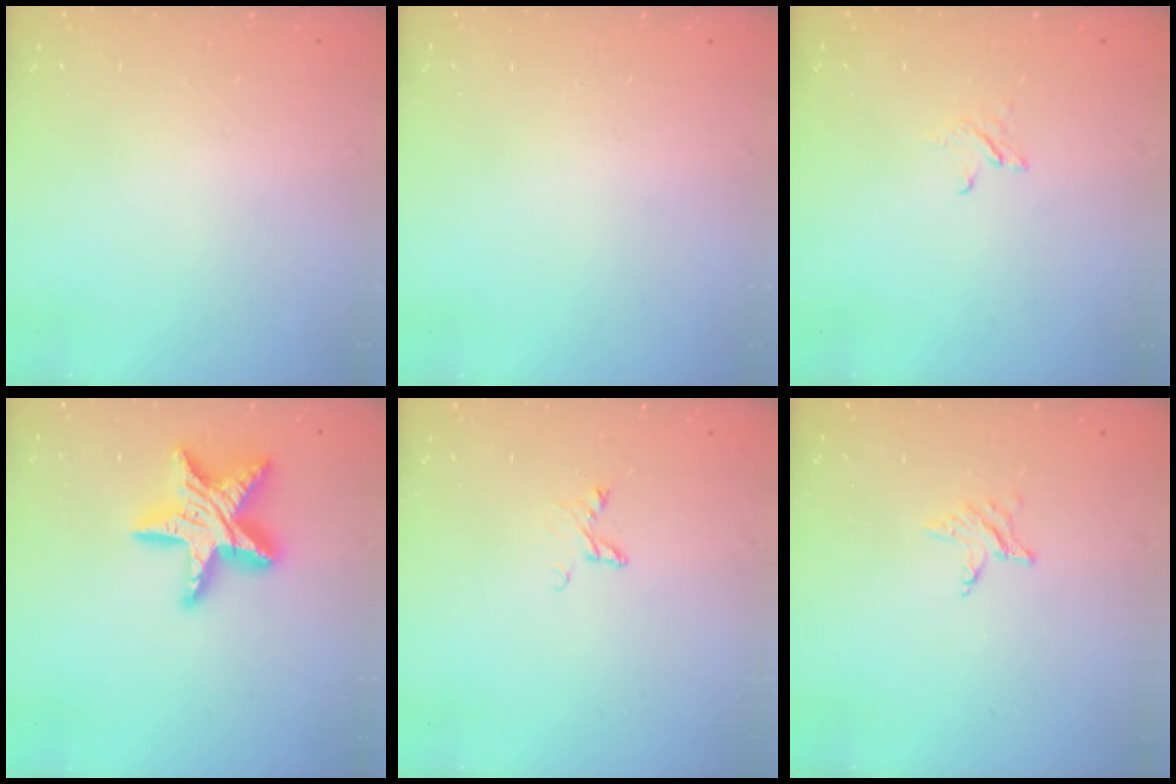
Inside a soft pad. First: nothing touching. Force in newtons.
{"total": 0.0}
{"total": 2.5, "press": 2.5, "slide": 0.3}
{"total": 17.3, "press": 17.3, "slide": 1.5}
{"total": 3.6, "press": 3.5, "slide": 0.4}
{"total": 2.8, "press": 2.7, "slide": 0.4}